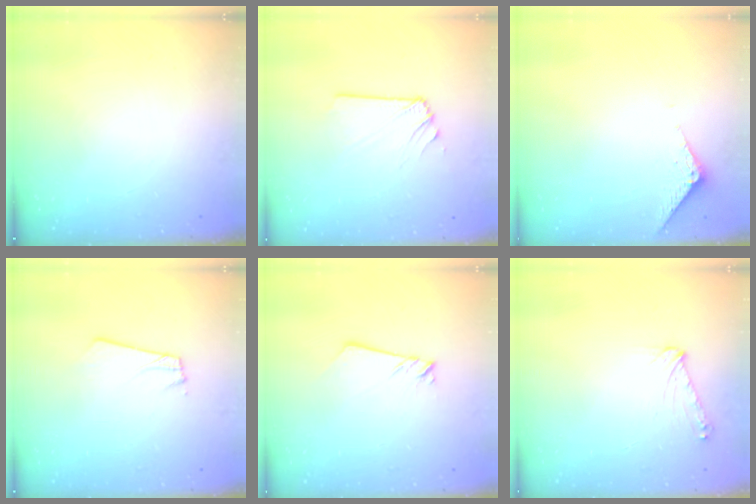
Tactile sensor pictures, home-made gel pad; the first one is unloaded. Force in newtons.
{"total": 2.9, "press": 2.8, "slide": 0.5}
{"total": 3.4, "press": 3.4, "slide": 0.2}
{"total": 1.8, "press": 1.8, "slide": 0.1}
{"total": 2.4, "press": 2.4, "slide": 0.2}
{"total": 6.7, "press": 6.6, "slide": 1.1}